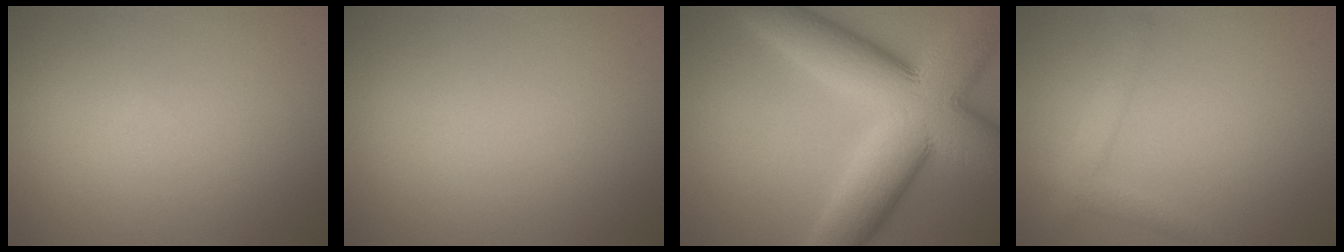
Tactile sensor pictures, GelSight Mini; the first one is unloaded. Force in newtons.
{"total": 0.0}
{"total": 13.3, "press": 13.3, "slide": 0.4}
{"total": 2.3, "press": 2.3, "slide": 0.1}